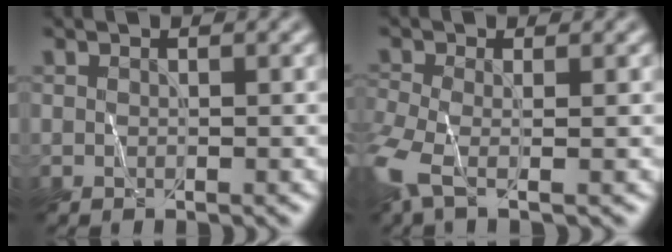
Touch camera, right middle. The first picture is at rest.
{"total": 4.4, "force": [-1.9, 1.6, 3.7], "torque": [-0.097, -0.011, -0.049]}